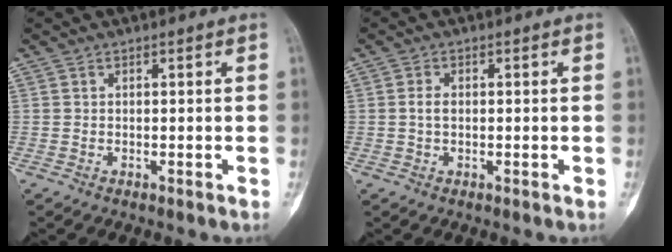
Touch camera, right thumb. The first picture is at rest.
{"total": 1.8, "force": [0.0, 1.1, 1.4], "torque": [-0.026, 0.003, -0.003]}